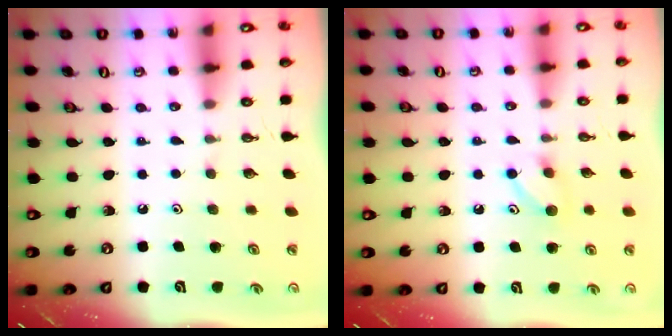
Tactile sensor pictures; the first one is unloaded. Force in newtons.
{"total": 6.1, "press": 6.0, "slide": 0.9}